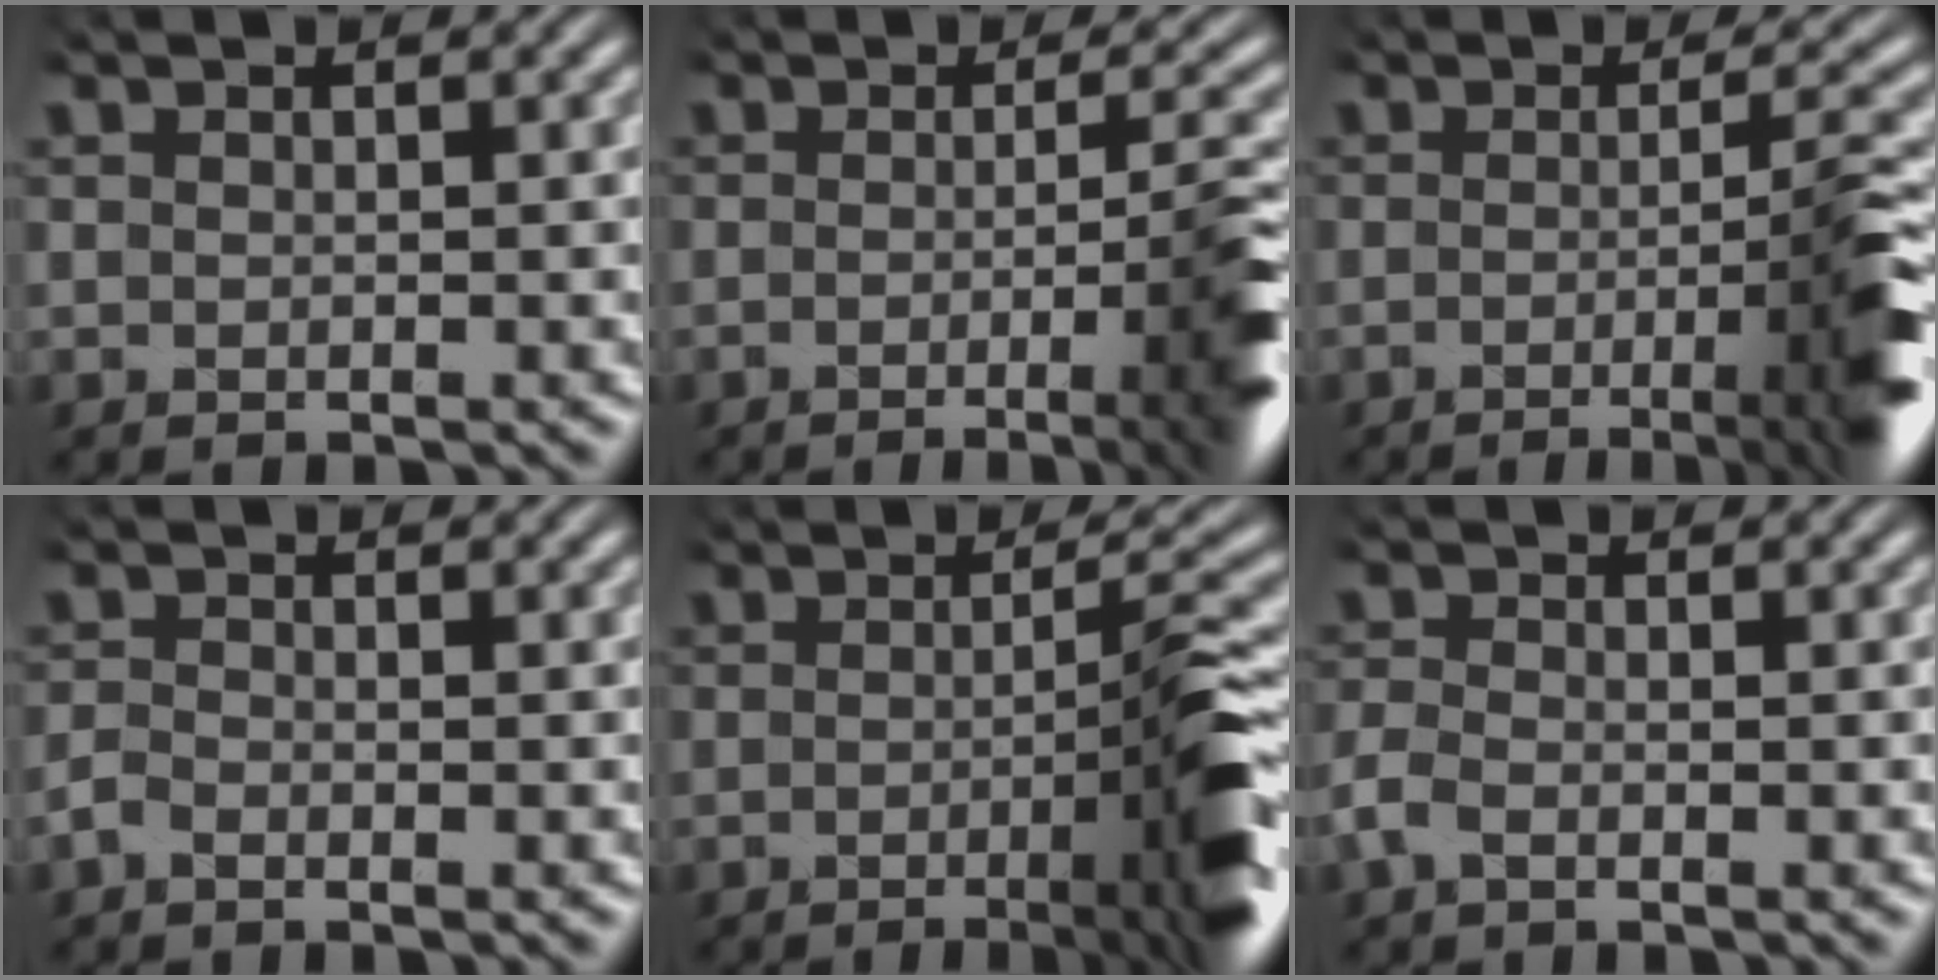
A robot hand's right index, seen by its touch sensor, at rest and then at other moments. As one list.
[{"total": 7.8, "force": [-3.3, 1.5, 6.9], "torque": [-0.072, -0.005, -0.054]}, {"total": 8.9, "force": [-3.4, 1.7, 8.1], "torque": [-0.099, -0.004, -0.054]}, {"total": 1.3, "force": [-1.1, 0.5, 0.3], "torque": [-0.012, -0.007, -0.022]}, {"total": 9.9, "force": [-3.1, 1.9, 9.2], "torque": [-0.117, -0.004, -0.049]}, {"total": 1.8, "force": [-1.3, 1.0, 0.9], "torque": [-0.031, -0.010, -0.022]}]